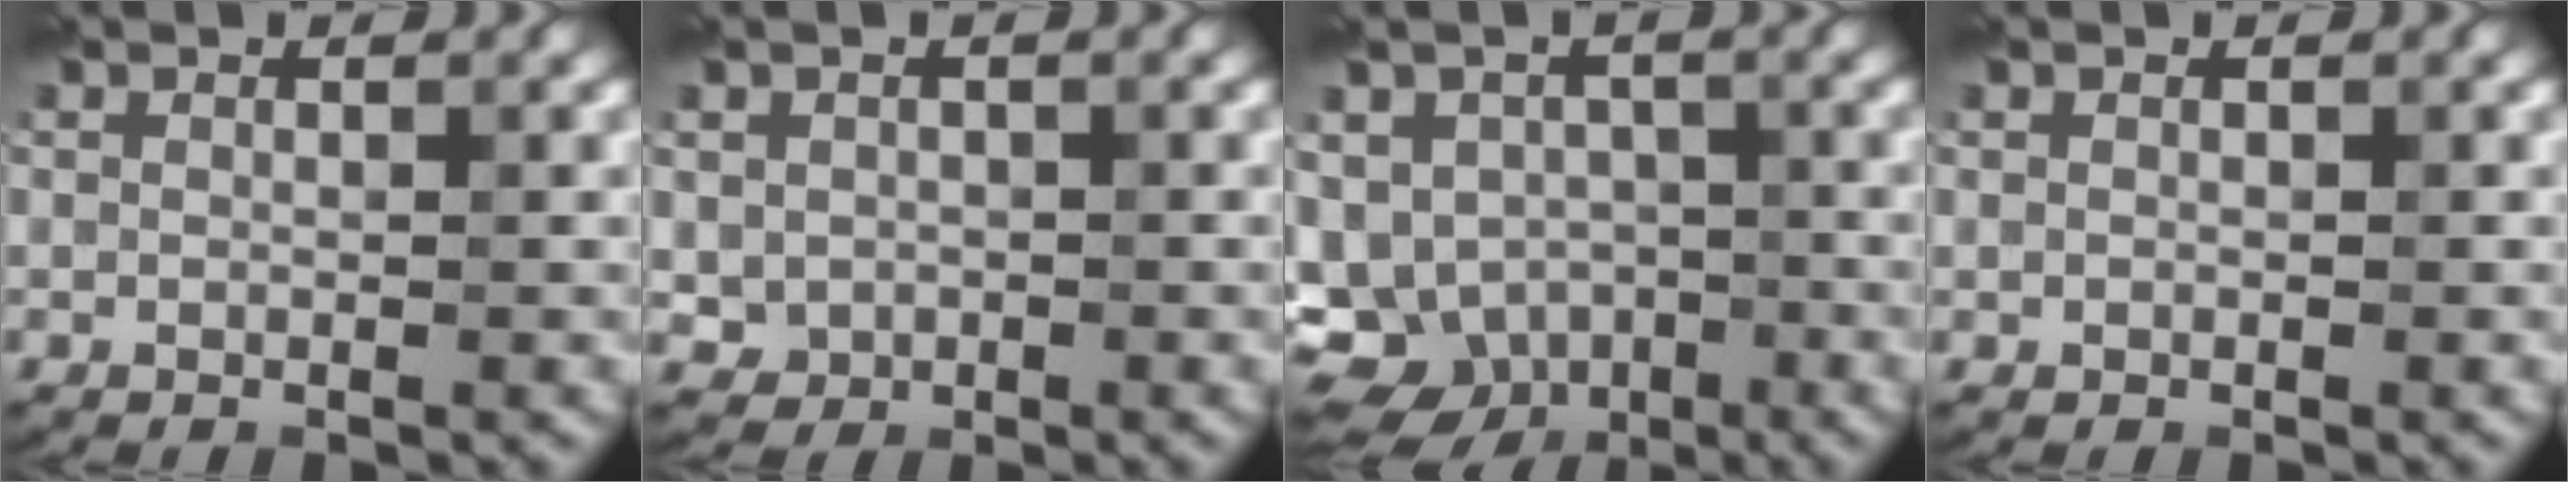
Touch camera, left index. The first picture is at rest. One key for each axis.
{"total": 1.8, "fx": -0.2, "fy": 1.7, "fz": 0.8, "tx": -0.016, "ty": -0.008, "tz": -0.003}
{"total": 11.3, "fx": -6.2, "fy": 8.6, "fz": 3.9, "tx": -0.058, "ty": -0.022, "tz": -0.099}
{"total": 0.0}